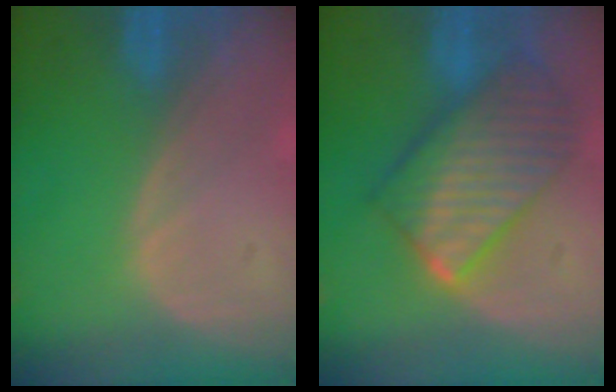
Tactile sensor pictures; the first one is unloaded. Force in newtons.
{"total": 10.2, "press": 10.2, "slide": 0.8}